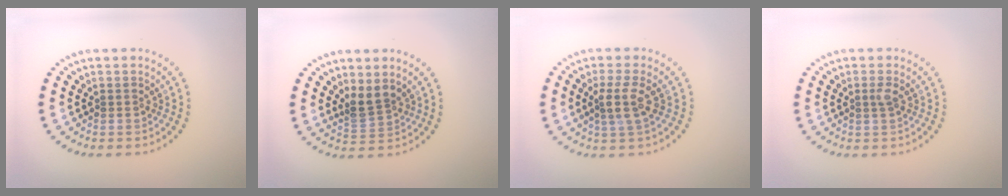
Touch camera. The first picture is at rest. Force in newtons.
{"total": 2.4, "press": 1.9, "slide": 1.5}
{"total": 2.5, "press": 2.0, "slide": 1.4}
{"total": 0.8, "press": 0.6, "slide": 0.6}